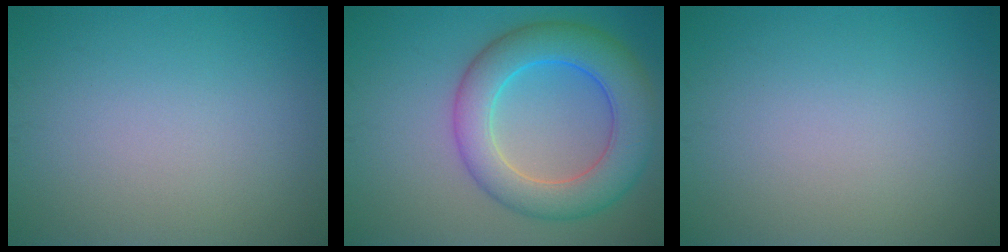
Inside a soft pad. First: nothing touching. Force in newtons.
{"total": 8.0, "press": 8.0, "slide": 0.3}
{"total": 0.0}